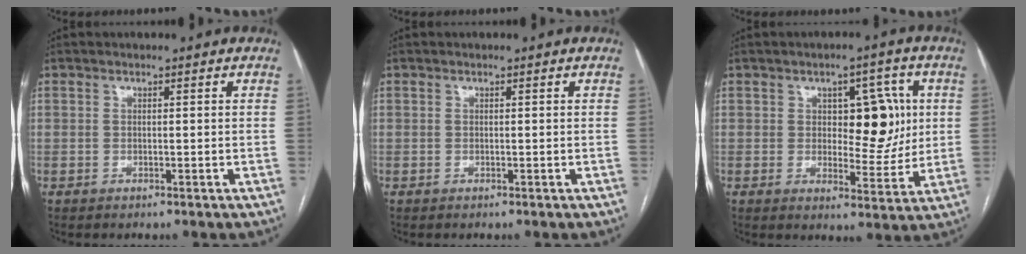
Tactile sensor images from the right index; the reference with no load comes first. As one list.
[{"total": 0.0}, {"total": 9.1, "force": [1.8, 4.4, 7.8], "torque": [-0.095, 0.014, 0.032]}]